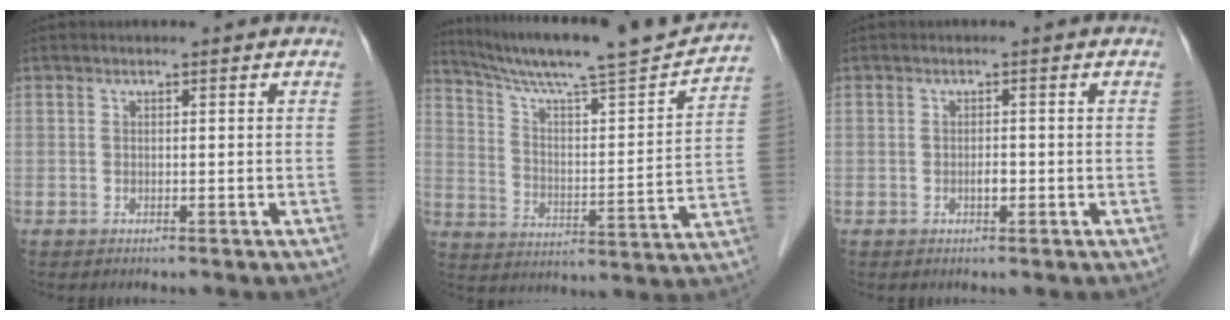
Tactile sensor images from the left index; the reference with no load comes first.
{"total": 20.1, "force": [18.4, 0.0, 8.0], "torque": [-0.138, -0.021, 0.274]}
{"total": 1.0, "force": [-0.3, 0.4, 0.8], "torque": [-0.016, 0.001, -0.005]}